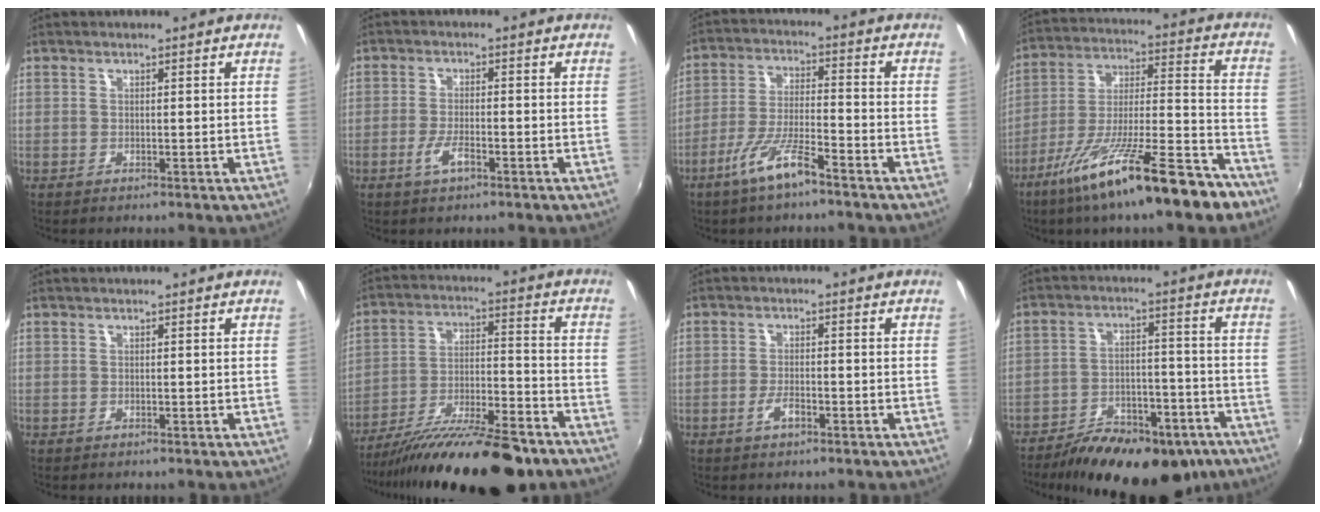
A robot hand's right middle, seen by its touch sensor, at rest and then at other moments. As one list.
[{"total": 3.8, "force": [-2.1, 1.0, 3.0], "torque": [-0.068, -0.004, -0.040]}, {"total": 8.9, "force": [-6.0, 1.3, 6.5], "torque": [-0.132, -0.006, -0.110]}, {"total": 21.7, "force": [-14.6, 3.3, 15.7], "torque": [-0.259, -0.028, -0.235]}, {"total": 0.0}, {"total": 22.8, "force": [-17.7, 4.9, 13.6], "torque": [-0.237, -0.047, -0.273]}, {"total": 2.7, "force": [-1.6, 0.9, 2.0], "torque": [-0.046, -0.001, -0.031]}, {"total": 21.3, "force": [-15.6, 8.9, 11.5], "torque": [-0.197, -0.009, -0.210]}]